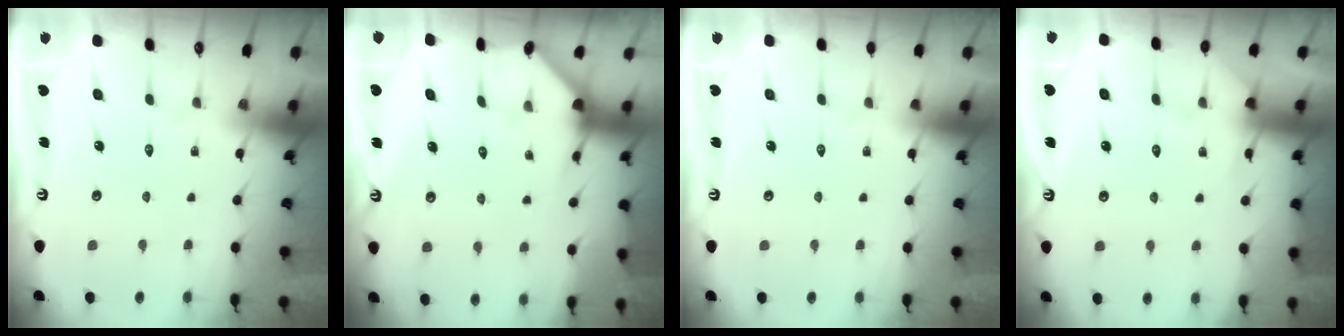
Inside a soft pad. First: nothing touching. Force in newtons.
{"total": 3.1, "press": 3.1, "slide": 0.4}
{"total": 0.0}
{"total": 6.1, "press": 6.1, "slide": 0.6}